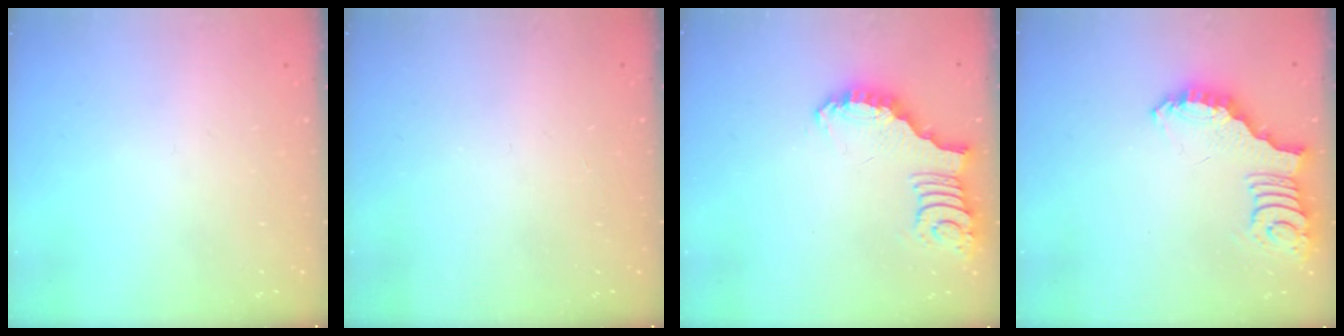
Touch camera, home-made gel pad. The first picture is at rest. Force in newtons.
{"total": 1.6, "press": 1.5, "slide": 0.3}
{"total": 2.7, "press": 2.7, "slide": 0.1}
{"total": 2.6, "press": 2.6, "slide": 0.5}